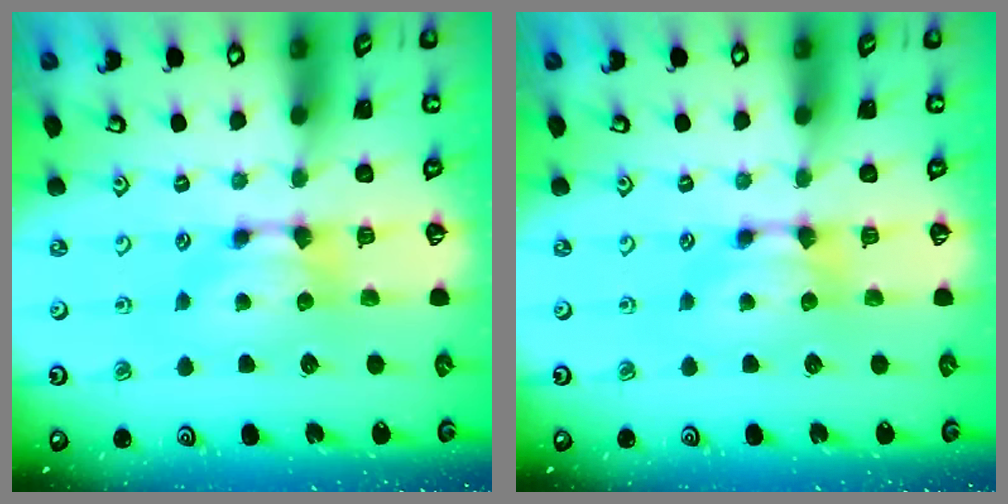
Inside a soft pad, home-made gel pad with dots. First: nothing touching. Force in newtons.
{"total": 0.0}